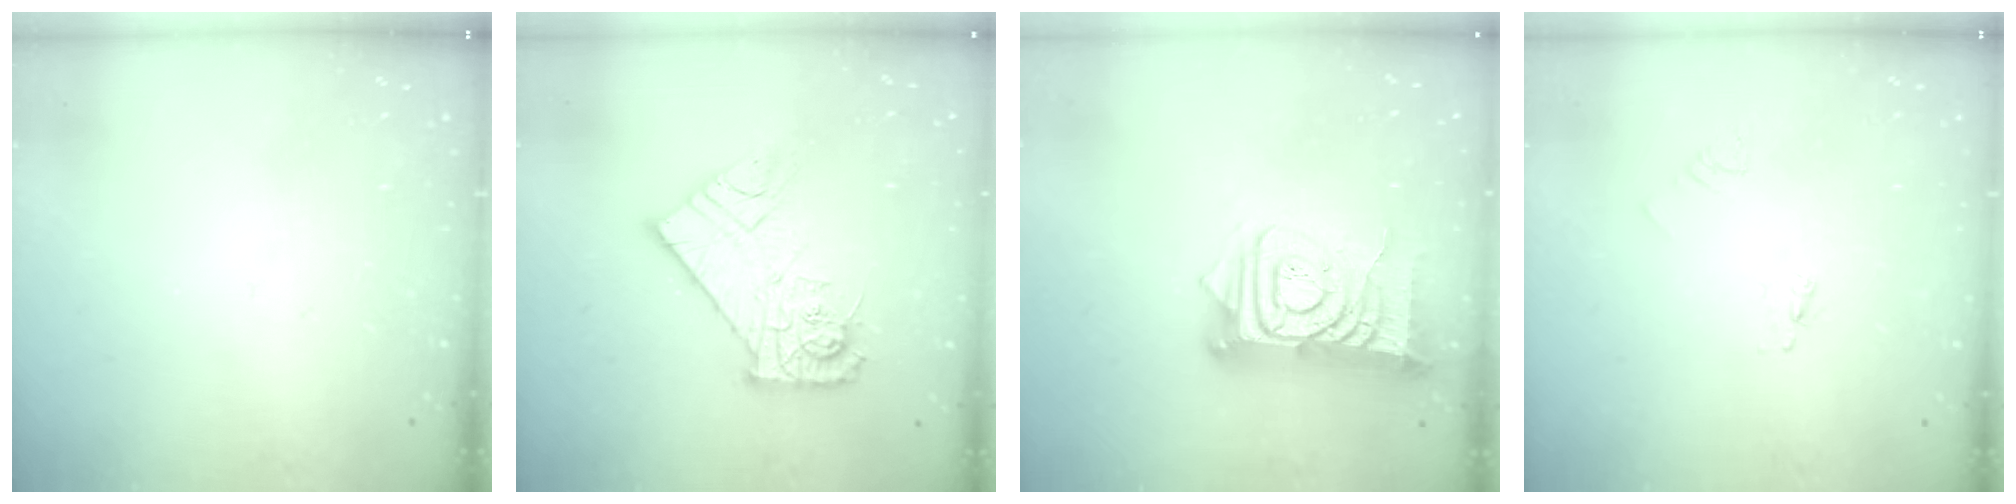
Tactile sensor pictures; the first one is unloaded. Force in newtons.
{"total": 14.6, "press": 14.6, "slide": 1.4}
{"total": 14.5, "press": 14.4, "slide": 1.6}
{"total": 2.1, "press": 2.1, "slide": 0.1}